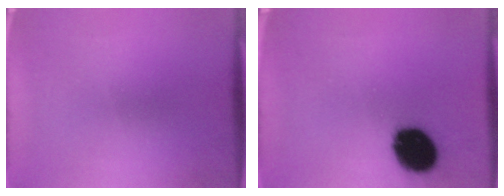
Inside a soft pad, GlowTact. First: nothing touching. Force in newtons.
{"total": 15.0}